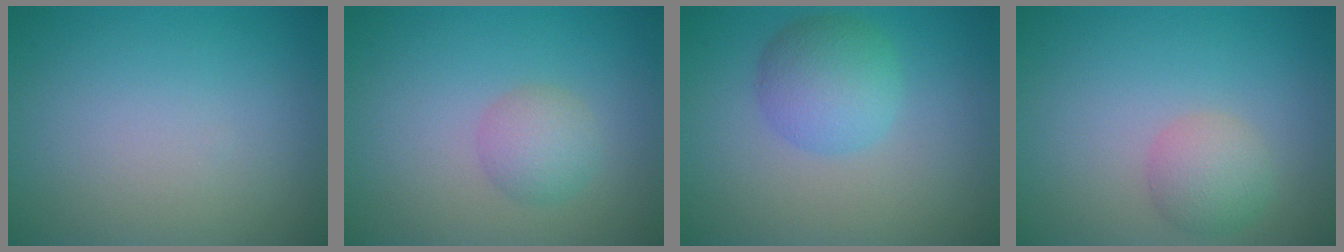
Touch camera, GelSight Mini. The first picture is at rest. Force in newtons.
{"total": 2.3, "press": 2.3, "slide": 0.0}
{"total": 4.0, "press": 4.0, "slide": 0.2}
{"total": 2.6, "press": 2.6, "slide": 0.1}